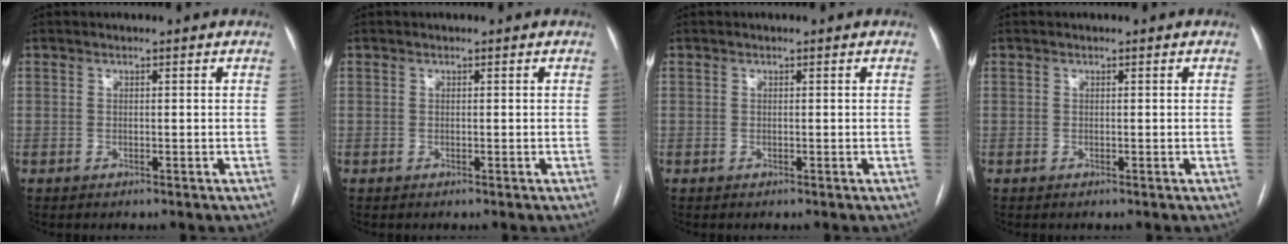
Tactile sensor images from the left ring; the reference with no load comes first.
{"total": 0.0}
{"total": 0.0}
{"total": 0.0}